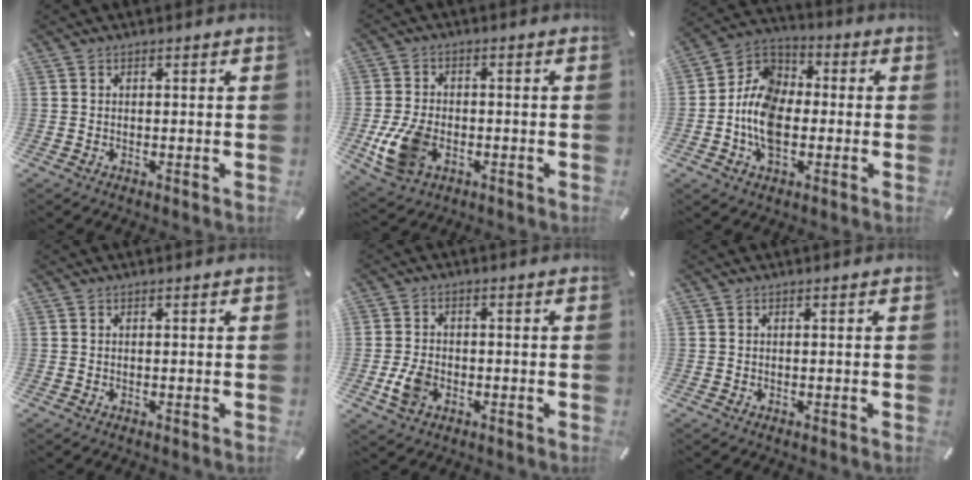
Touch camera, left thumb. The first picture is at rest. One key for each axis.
{"total": 10.1, "fx": -2.9, "fy": 7.0, "fz": 6.7, "tx": -0.155, "ty": 0.005, "tz": -0.051}
{"total": 11.8, "fx": -3.4, "fy": 8.4, "fz": 7.6, "tx": -0.185, "ty": 0.008, "tz": -0.070}
{"total": 0.0}
{"total": 5.8, "fx": -1.7, "fy": 4.2, "fz": 3.6, "tx": -0.085, "ty": 0.003, "tz": -0.032}
{"total": 0.0}